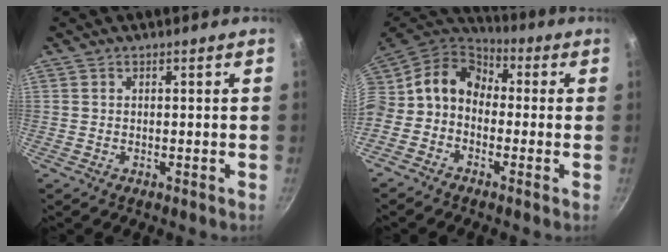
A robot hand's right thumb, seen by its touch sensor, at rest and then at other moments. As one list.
[{"total": 12.4, "force": [0.4, 10.0, 7.4], "torque": [-0.123, 0.046, -0.019]}]